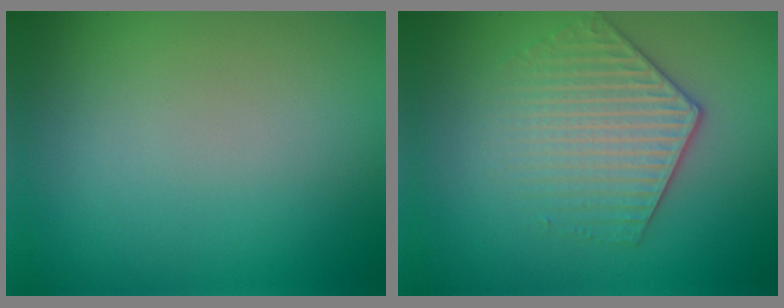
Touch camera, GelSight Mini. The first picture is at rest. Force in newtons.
{"total": 3.7, "press": 3.5, "slide": 1.3}